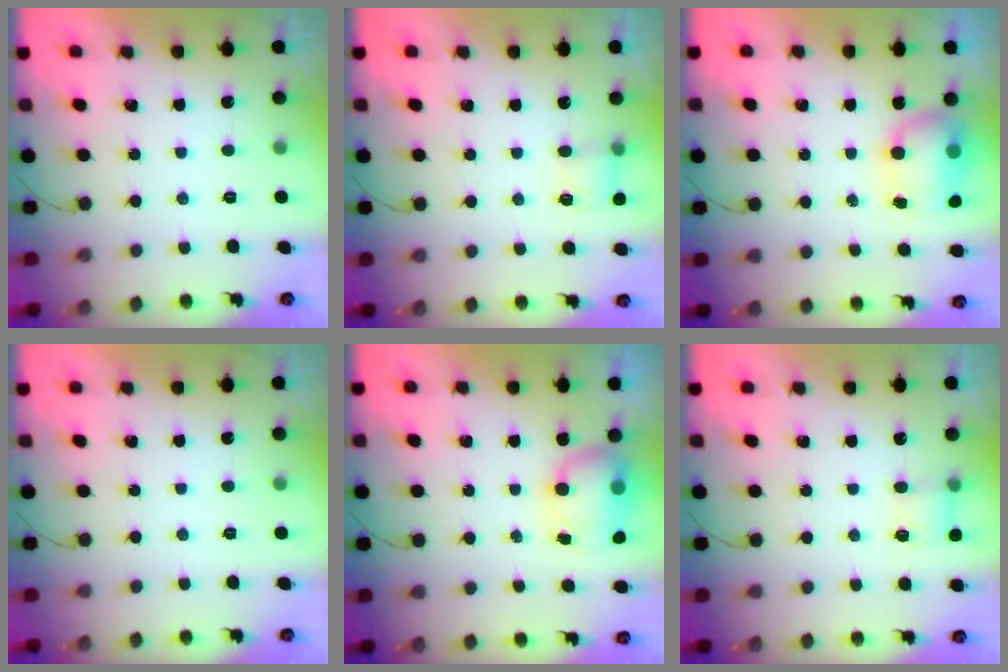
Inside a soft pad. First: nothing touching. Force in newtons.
{"total": 4.0, "press": 3.9, "slide": 1.0}
{"total": 7.4, "press": 7.3, "slide": 1.1}
{"total": 0.0}
{"total": 8.4, "press": 7.9, "slide": 2.6}
{"total": 4.0, "press": 3.9, "slide": 1.0}